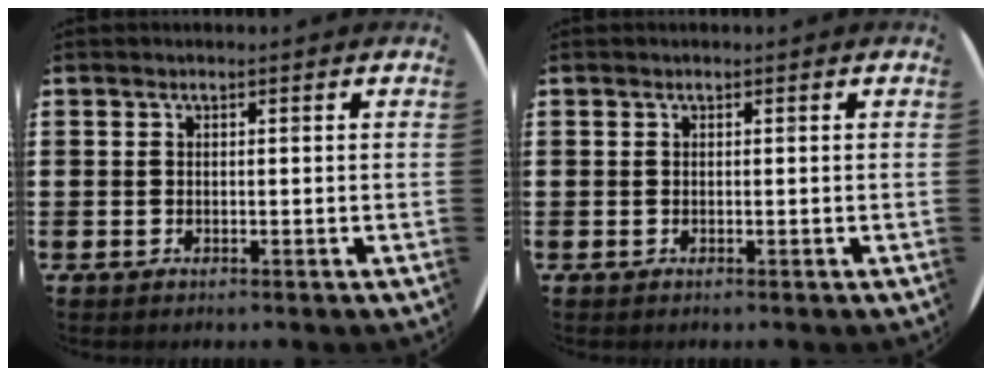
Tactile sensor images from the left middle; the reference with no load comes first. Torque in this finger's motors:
{"motor_torque": [-0.03, 0.02, 0.00, 0.00]}